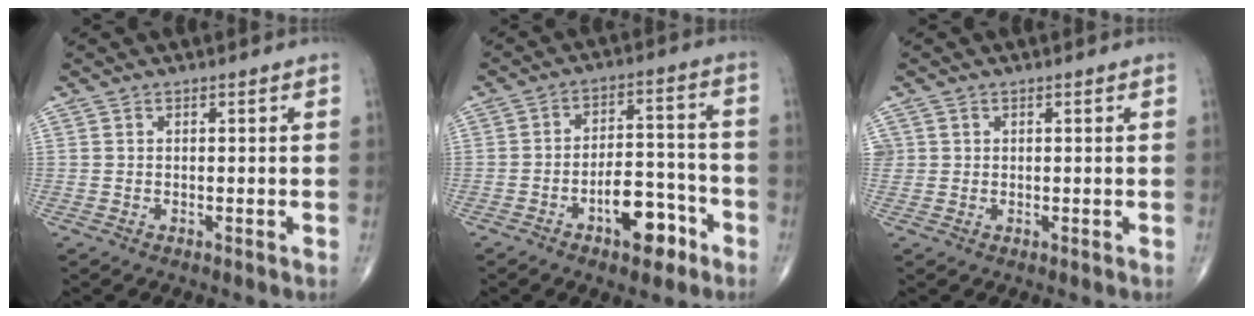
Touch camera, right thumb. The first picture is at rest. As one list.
[{"total": 10.0, "force": [-5.2, 4.8, 7.1], "torque": [-0.087, 0.046, -0.078]}, {"total": 1.4, "force": [0.4, 1.3, 0.3], "torque": [0.007, 0.003, 0.007]}]